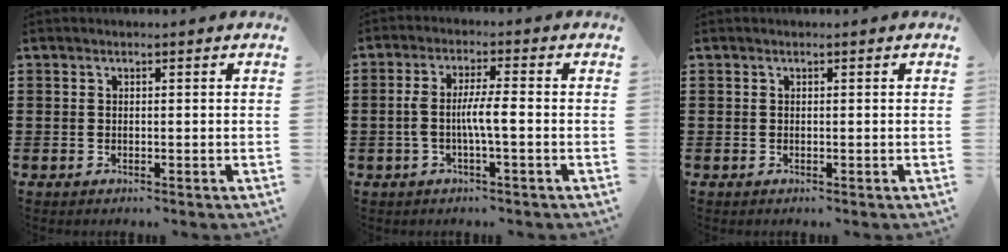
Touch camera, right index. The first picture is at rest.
{"total": 4.9, "force": [-0.9, 0.5, 4.8], "torque": [-0.101, -0.006, -0.025]}
{"total": 0.0}